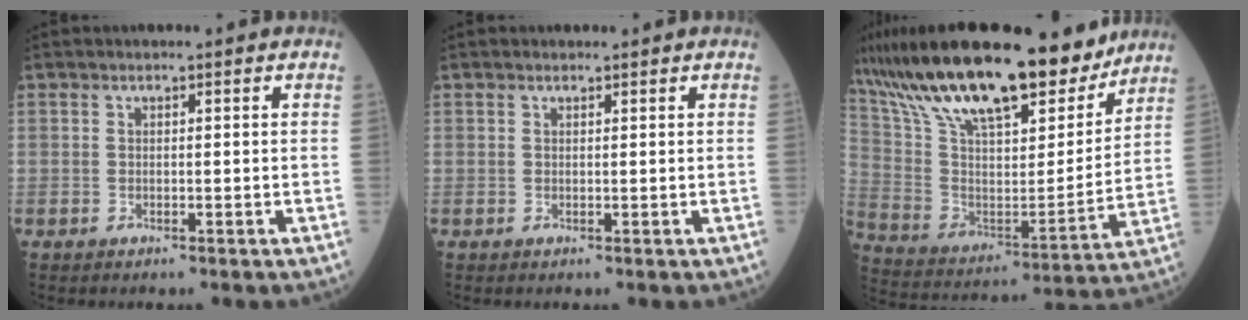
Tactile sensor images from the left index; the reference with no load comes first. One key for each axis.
{"total": 0.5, "fx": 0.5, "fy": 0.2, "fz": 0.0, "tx": -0.005, "ty": -0.002, "tz": 0.006}
{"total": 27.4, "fx": 21.7, "fy": 7.0, "fz": 15.3, "tx": -0.280, "ty": 0.001, "tz": 0.355}